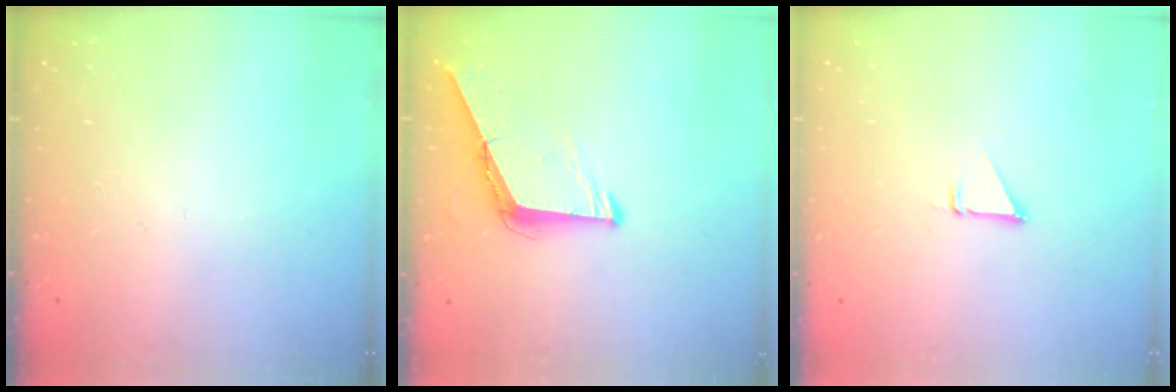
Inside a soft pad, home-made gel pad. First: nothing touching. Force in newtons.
{"total": 8.6, "press": 8.5, "slide": 0.8}
{"total": 1.5, "press": 1.5, "slide": 0.1}